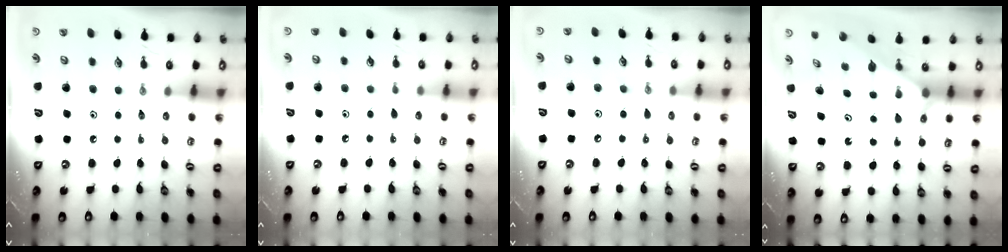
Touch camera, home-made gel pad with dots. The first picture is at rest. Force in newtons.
{"total": 2.2, "press": 2.2, "slide": 0.3}
{"total": 7.0, "press": 7.0, "slide": 0.4}
{"total": 2.8, "press": 2.8, "slide": 0.2}